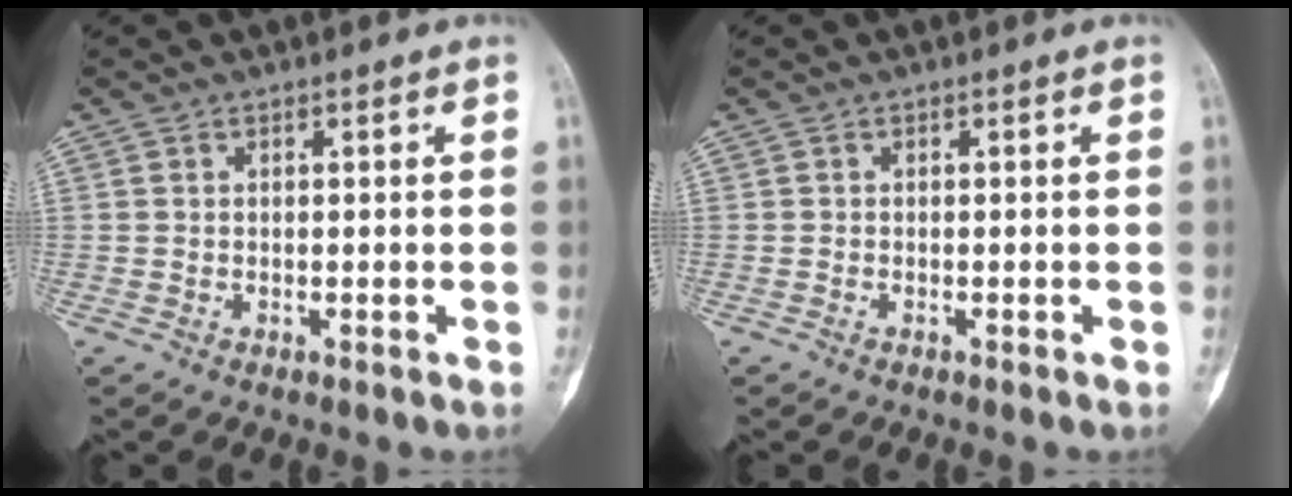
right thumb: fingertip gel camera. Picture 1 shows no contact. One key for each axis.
{"total": 0.0}